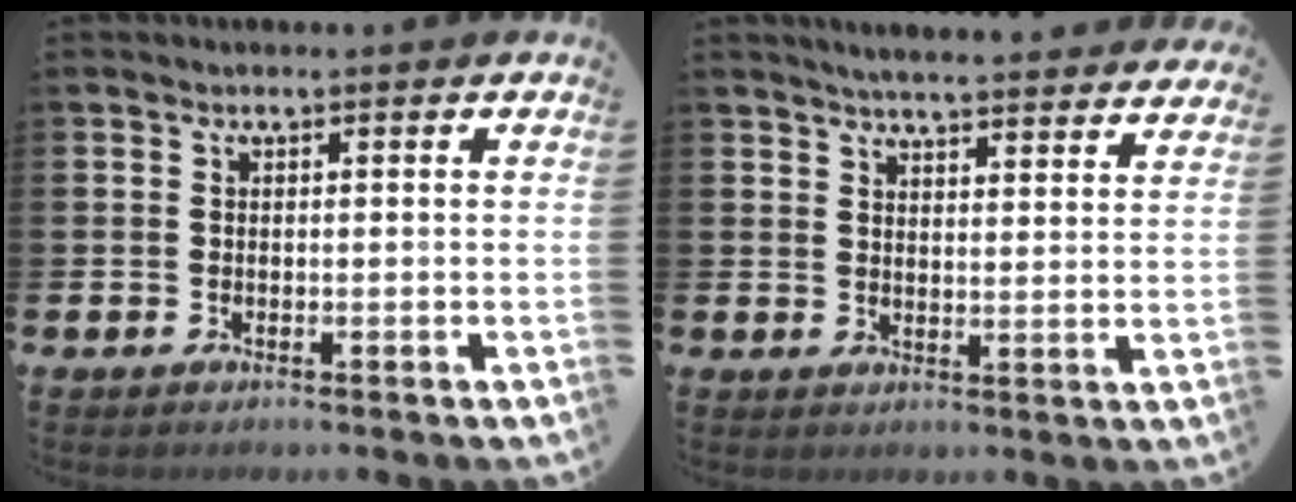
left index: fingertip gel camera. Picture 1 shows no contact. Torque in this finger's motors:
{"motor_torque": [-0.02, -0.34, 0.43, 0.12]}